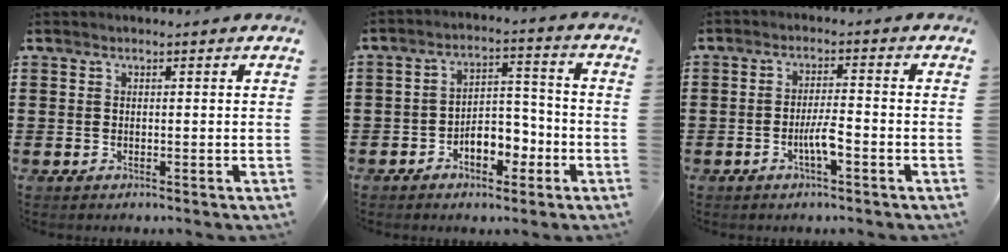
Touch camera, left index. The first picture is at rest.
{"total": 6.2, "force": [-3.2, 3.6, 3.9], "torque": [-0.061, 0.014, -0.063]}
{"total": 4.0, "force": [-1.7, 0.8, 3.6], "torque": [-0.069, 0.004, -0.034]}